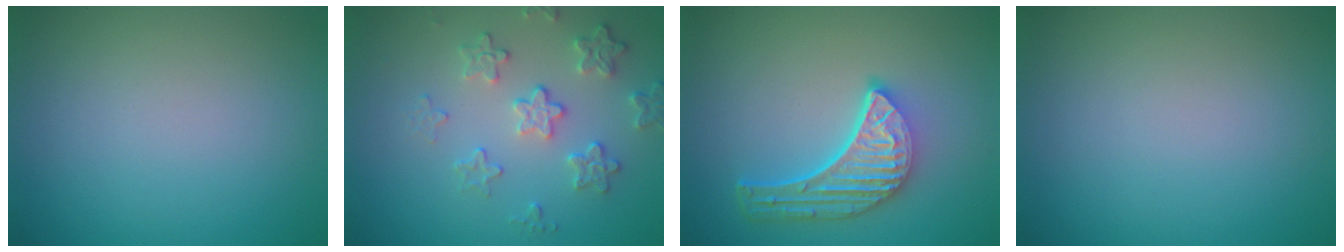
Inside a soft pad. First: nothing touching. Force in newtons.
{"total": 3.1, "press": 3.0, "slide": 1.0}
{"total": 5.7, "press": 4.3, "slide": 3.7}
{"total": 0.0}